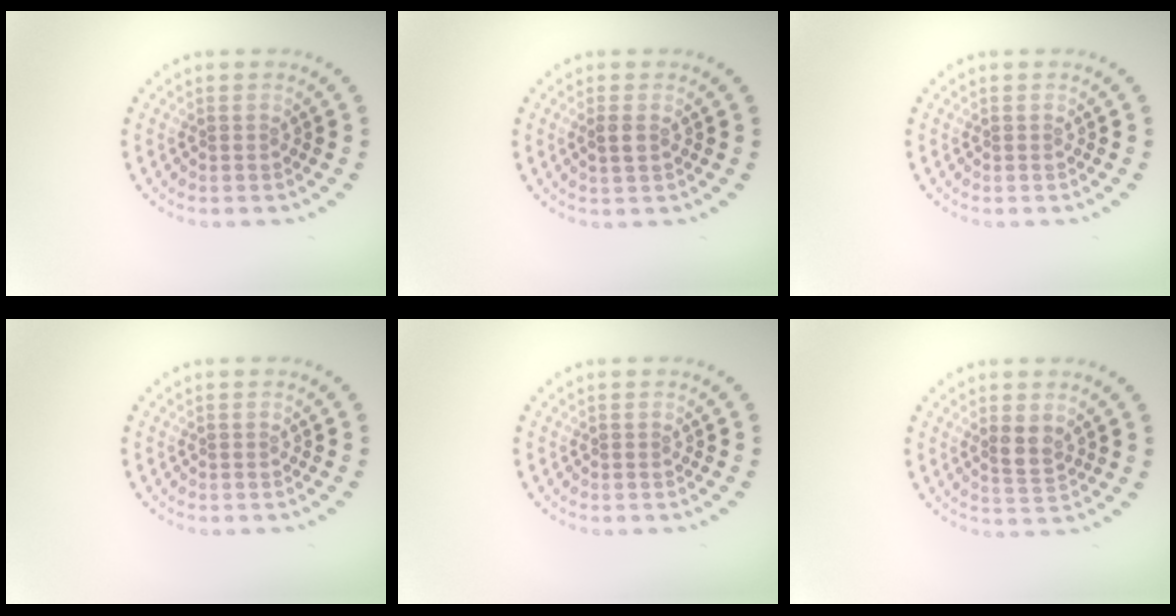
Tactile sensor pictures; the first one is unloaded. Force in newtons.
{"total": 1.2, "press": 1.2, "slide": 0.3}
{"total": 0.0}
{"total": 0.0}
{"total": 0.0}
{"total": 2.2, "press": 2.0, "slide": 1.0}